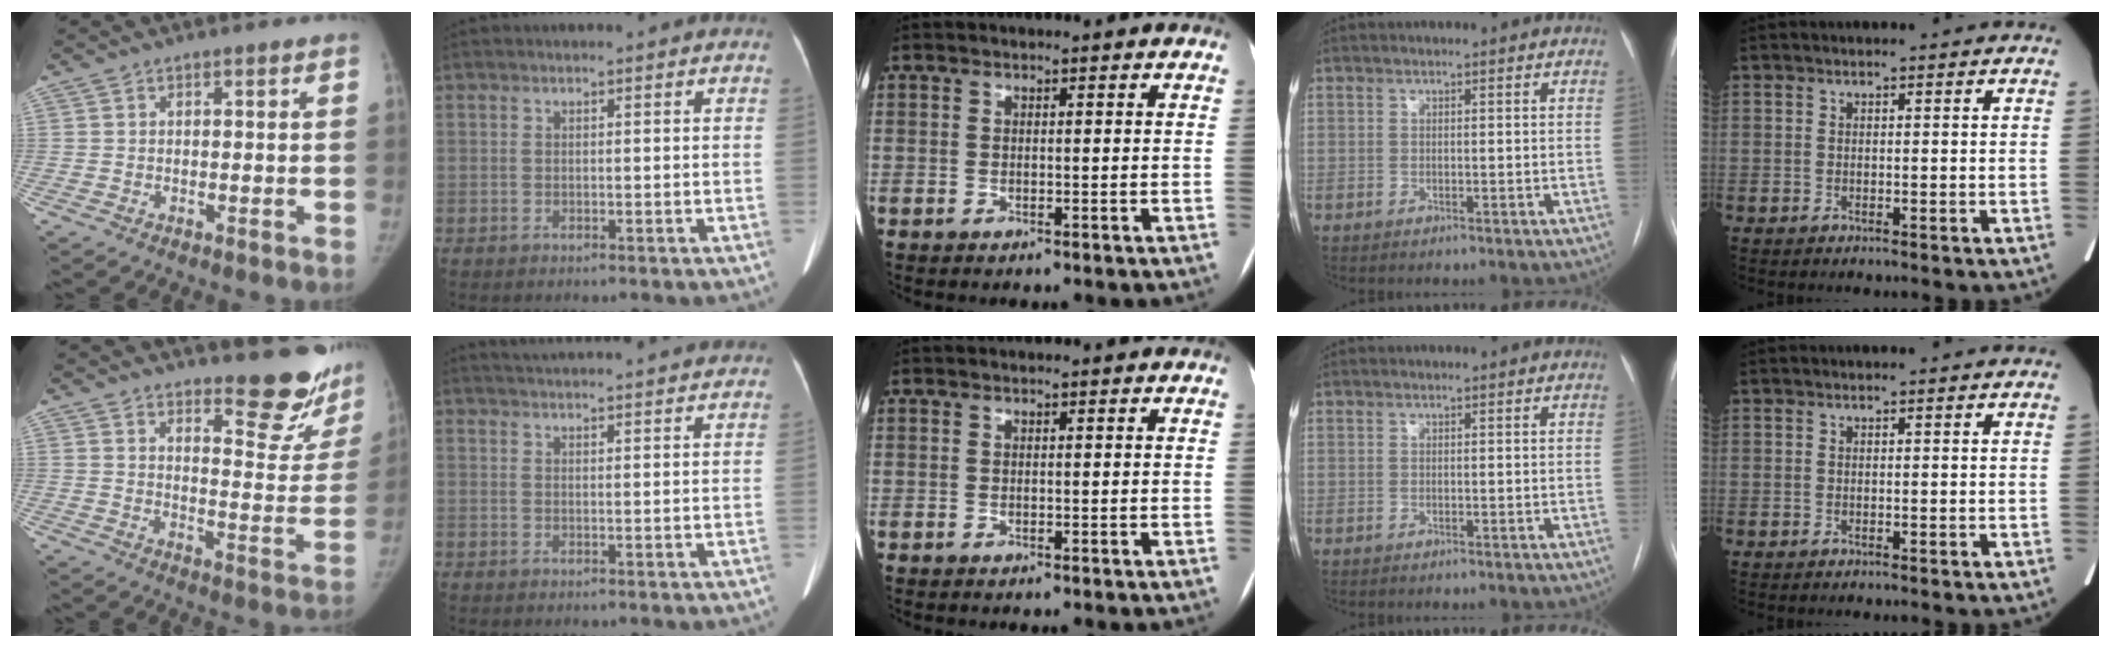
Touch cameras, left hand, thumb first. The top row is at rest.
{"thumb": {"total": 13.6, "force": [11.6, 3.9, 6.0], "torque": [-0.030, -0.110, 0.144]}, "index": {"total": 14.1, "force": [13.3, 0.7, 4.6], "torque": [-0.072, 0.019, 0.170]}}